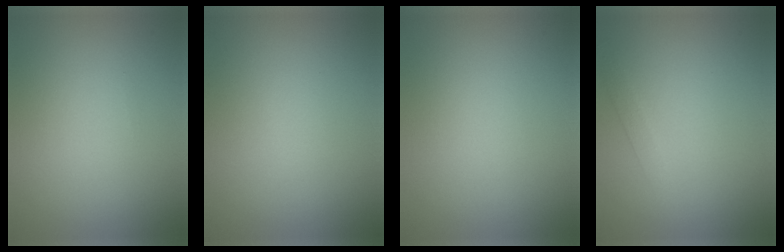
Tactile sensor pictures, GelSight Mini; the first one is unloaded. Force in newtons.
{"total": 0.0}
{"total": 0.0}
{"total": 1.4, "press": 1.4, "slide": 0.1}